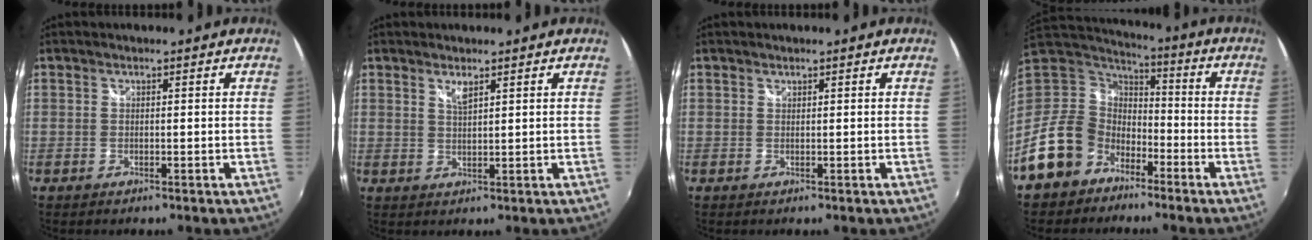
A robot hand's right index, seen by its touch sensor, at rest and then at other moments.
{"total": 2.1, "force": [1.5, 0.4, 1.4], "torque": [-0.026, -0.001, 0.024]}
{"total": 0.0}
{"total": 15.5, "force": [-9.3, 11.5, 4.9], "torque": [-0.142, 0.018, -0.162]}